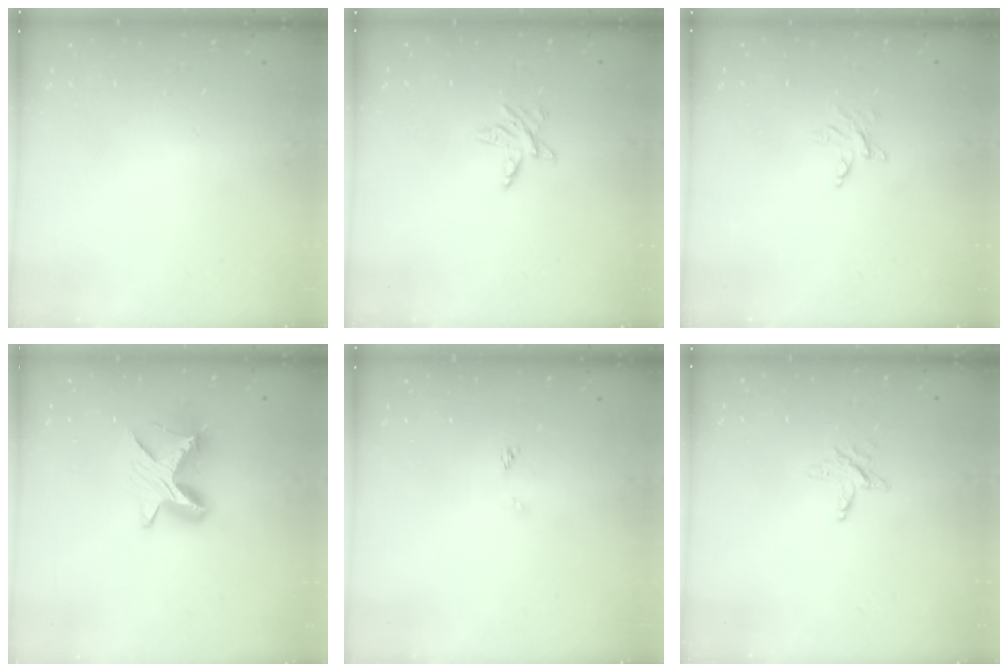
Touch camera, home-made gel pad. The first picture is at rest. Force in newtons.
{"total": 4.5, "press": 4.4, "slide": 0.5}
{"total": 2.5, "press": 2.5, "slide": 0.4}
{"total": 9.5, "press": 9.5, "slide": 0.5}
{"total": 0.0}
{"total": 3.4, "press": 3.4, "slide": 0.3}